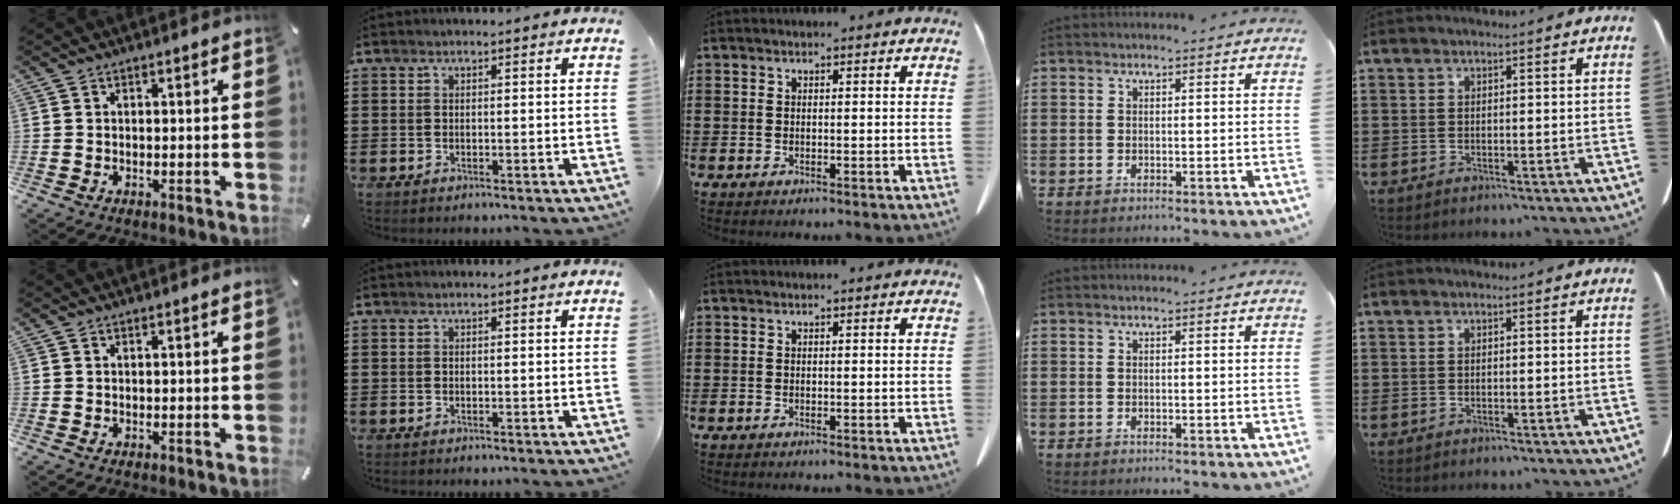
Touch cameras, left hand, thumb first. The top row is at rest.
{}